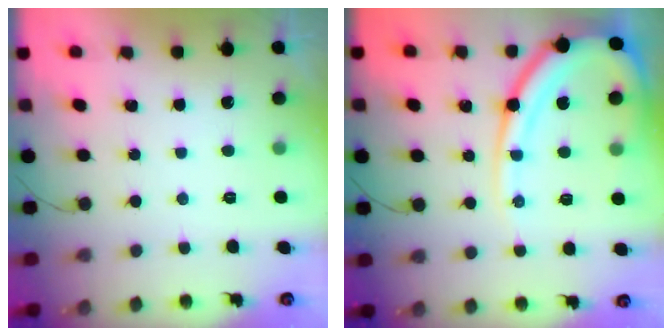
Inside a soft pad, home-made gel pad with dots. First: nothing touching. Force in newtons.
{"total": 15.4, "press": 15.3, "slide": 1.7}